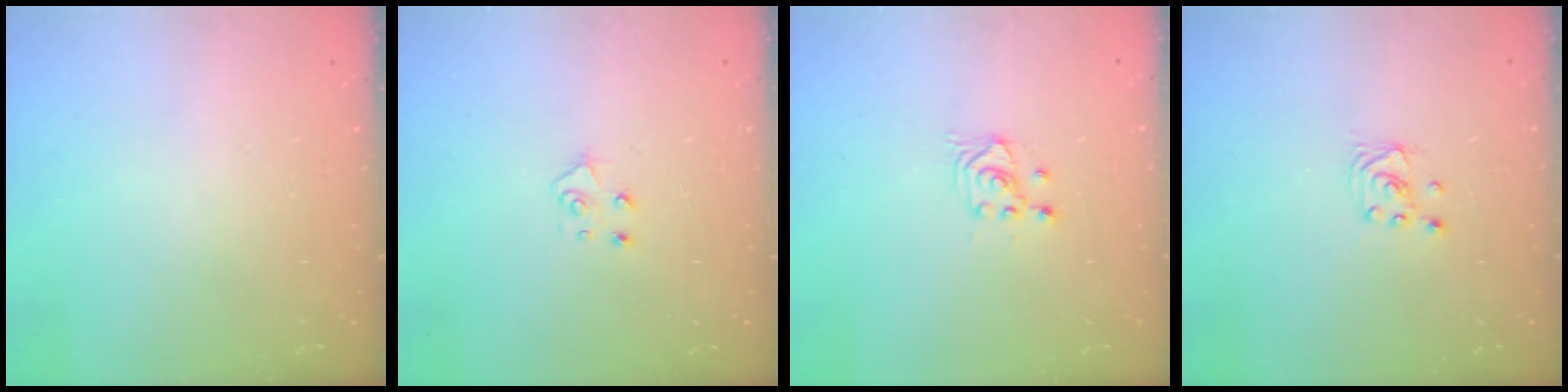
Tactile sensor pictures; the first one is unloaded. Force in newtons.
{"total": 5.1, "press": 5.1, "slide": 0.5}
{"total": 2.6, "press": 2.6, "slide": 0.1}
{"total": 1.6, "press": 1.6, "slide": 0.0}